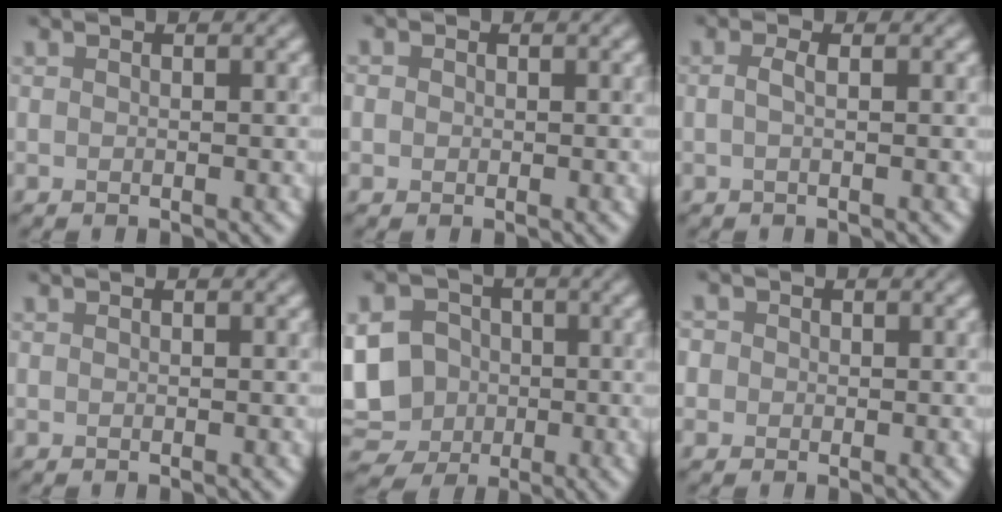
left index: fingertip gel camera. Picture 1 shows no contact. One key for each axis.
{"total": 1.3, "fx": -0.5, "fy": -0.3, "fz": -1.1, "tx": 0.006, "ty": 0.001, "tz": 0.009}
{"total": 0.7, "fx": -0.5, "fy": -0.4, "fz": 0.1, "tx": -0.015, "ty": -0.002, "tz": 0.003}
{"total": 0.0}
{"total": 7.4, "fx": -1.8, "fy": 6.7, "fz": 2.5, "tx": -0.067, "ty": -0.005, "tz": -0.035}
{"total": 1.2, "fx": -0.5, "fy": 0.2, "fz": -1.1, "tx": 0.011, "ty": 0.000, "tz": 0.004}